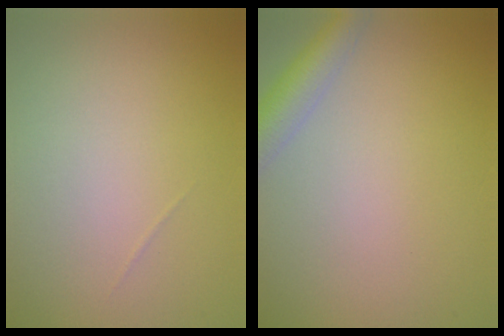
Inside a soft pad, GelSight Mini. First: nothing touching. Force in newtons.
{"total": 3.4, "press": 3.4, "slide": 0.2}